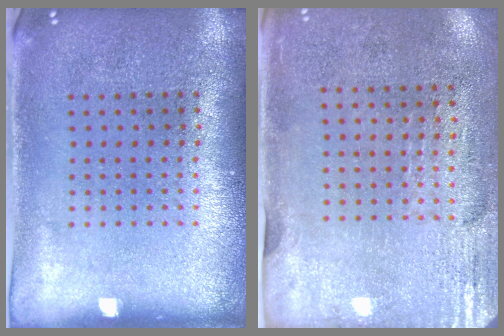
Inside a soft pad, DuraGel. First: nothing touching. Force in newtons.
{"total": 2.9, "press": 2.5, "slide": 1.5}